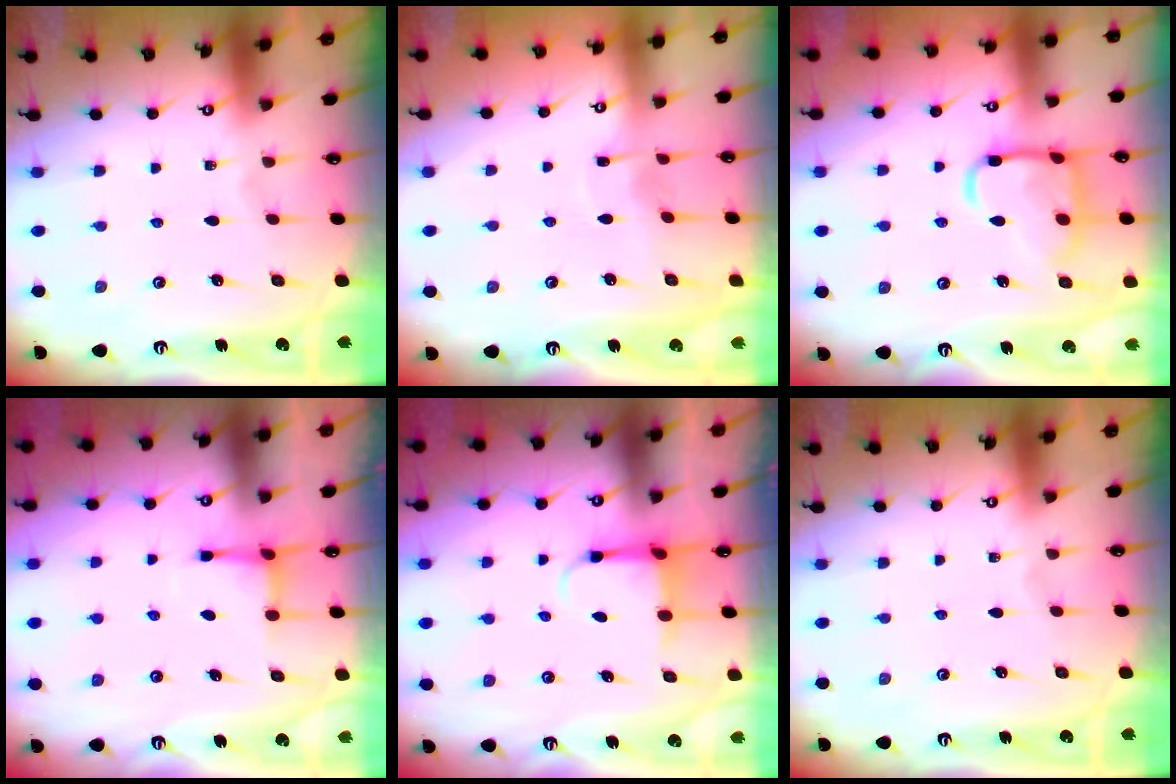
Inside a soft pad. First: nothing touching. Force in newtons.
{"total": 2.8, "press": 2.8, "slide": 0.3}
{"total": 14.4, "press": 14.4, "slide": 1.3}
{"total": 3.3, "press": 3.3, "slide": 0.3}
{"total": 3.9, "press": 3.7, "slide": 1.2}
{"total": 0.0}